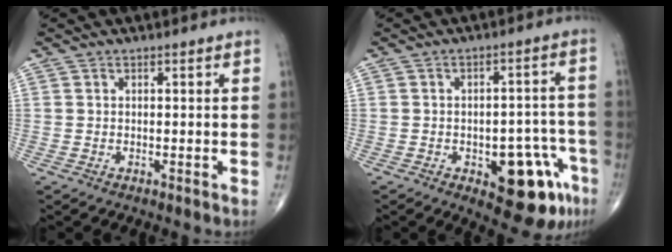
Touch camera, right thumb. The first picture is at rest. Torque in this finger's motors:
{"motor_torque": [2.92, 2.08, 1.16, -0.41, 0.09]}